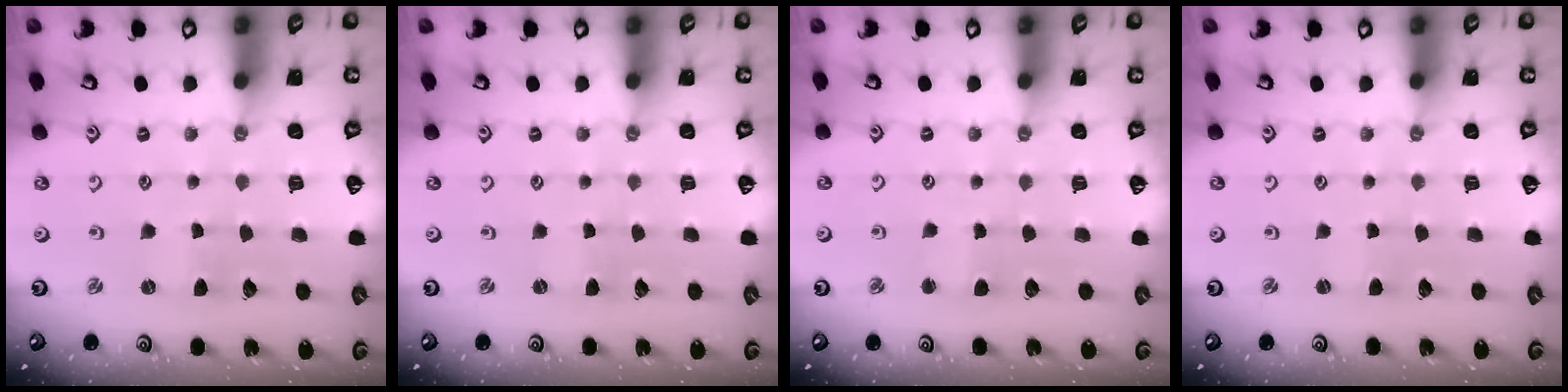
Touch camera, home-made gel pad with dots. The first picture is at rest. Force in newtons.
{"total": 0.0}
{"total": 2.7, "press": 2.7, "slide": 0.3}
{"total": 1.7, "press": 1.7, "slide": 0.2}